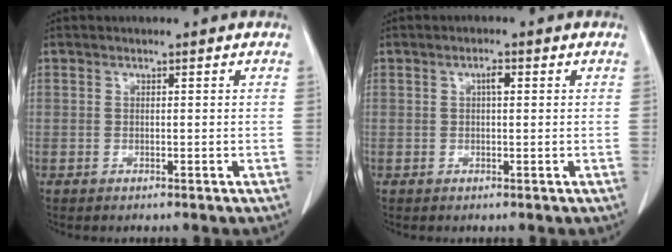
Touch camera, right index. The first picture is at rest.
{"total": 1.5, "force": [0.4, 0.4, 1.4], "torque": [-0.026, 0.004, 0.006]}